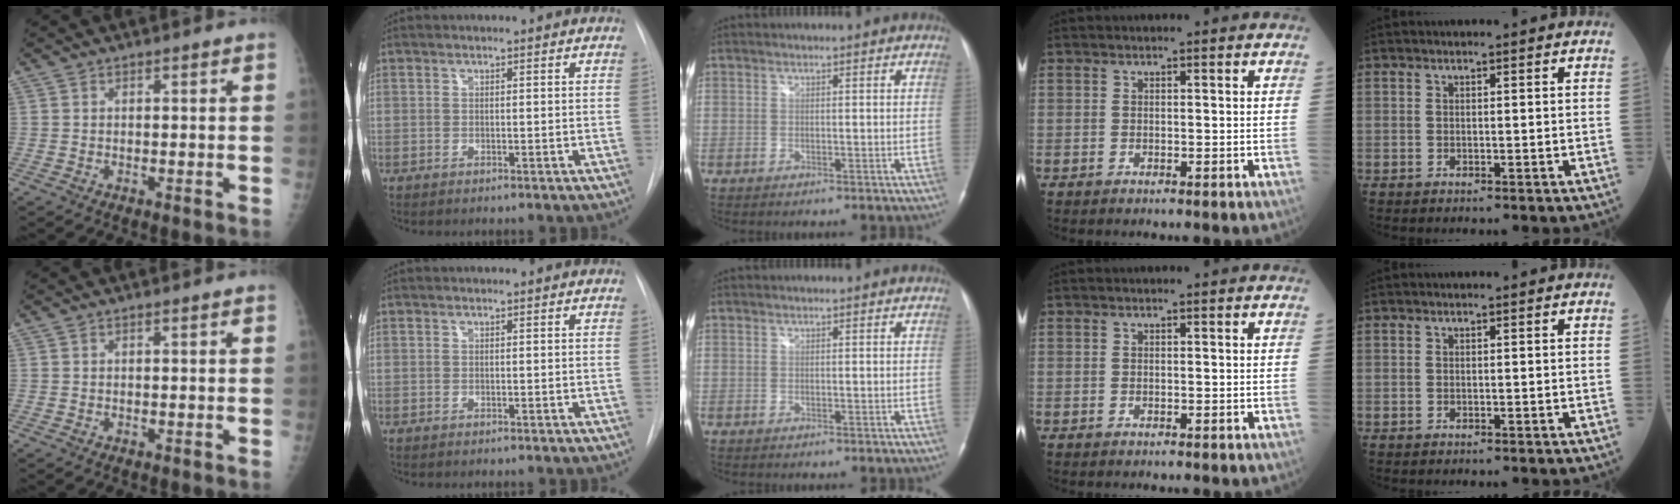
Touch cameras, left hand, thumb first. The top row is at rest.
{}